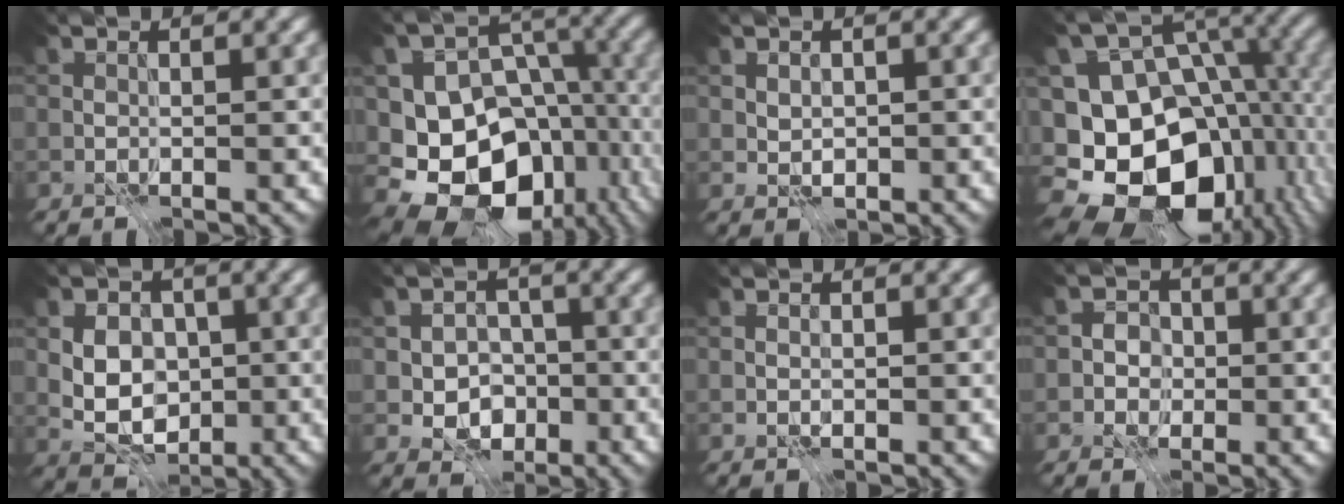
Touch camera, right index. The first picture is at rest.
{"total": 13.4, "force": [-4.5, 9.8, 8.0], "torque": [-0.128, -0.032, -0.061]}
{"total": 1.2, "force": [0.1, 0.9, 0.8], "torque": [-0.014, -0.002, 0.000]}
{"total": 18.1, "force": [-6.3, 12.8, 11.1], "torque": [-0.183, -0.023, -0.084]}
{"total": 6.1, "force": [-0.3, 4.8, 3.8], "torque": [-0.041, 0.003, -0.018]}
{"total": 4.5, "force": [-1.7, 3.3, 2.5], "torque": [-0.030, -0.002, -0.039]}
{"total": 0.0}
{"total": 2.3, "force": [-0.9, 2.0, 0.9], "torque": [0.015, 0.004, -0.030]}